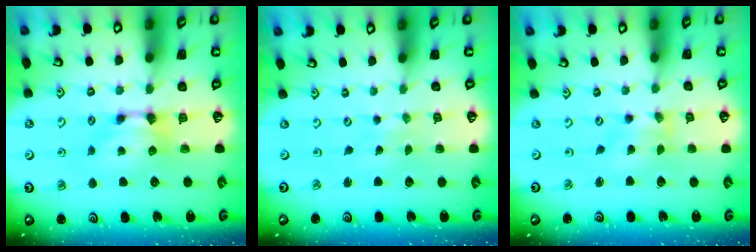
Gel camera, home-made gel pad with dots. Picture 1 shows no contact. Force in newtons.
{"total": 5.9, "press": 5.9, "slide": 0.2}
{"total": 2.7, "press": 2.4, "slide": 1.1}